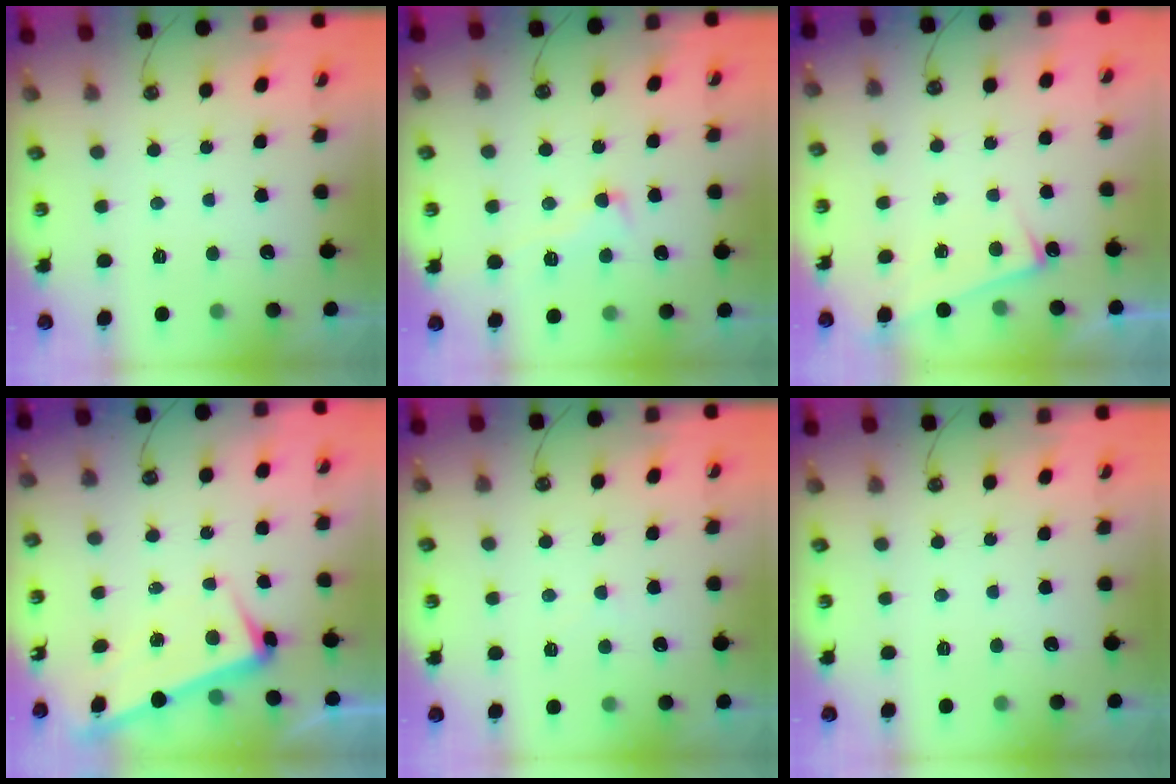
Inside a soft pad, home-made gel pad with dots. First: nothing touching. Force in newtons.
{"total": 3.0, "press": 2.7, "slide": 1.3}
{"total": 2.5, "press": 2.5, "slide": 0.4}
{"total": 3.0, "press": 2.9, "slide": 0.8}
{"total": 2.0, "press": 2.0, "slide": 0.4}
{"total": 0.0}